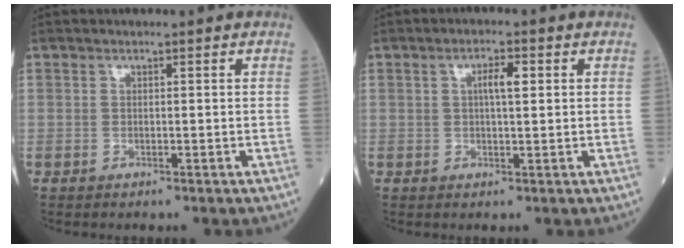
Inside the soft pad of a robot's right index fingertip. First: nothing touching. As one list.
[{"total": 3.1, "force": [0.8, 0.7, 3.0], "torque": [-0.053, 0.005, 0.012]}]